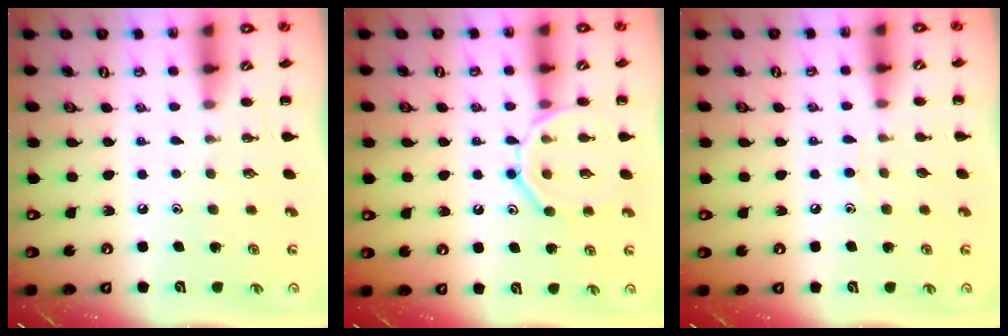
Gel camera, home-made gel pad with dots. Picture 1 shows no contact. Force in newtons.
{"total": 13.0, "press": 12.9, "slide": 1.1}
{"total": 4.2, "press": 3.8, "slide": 1.7}